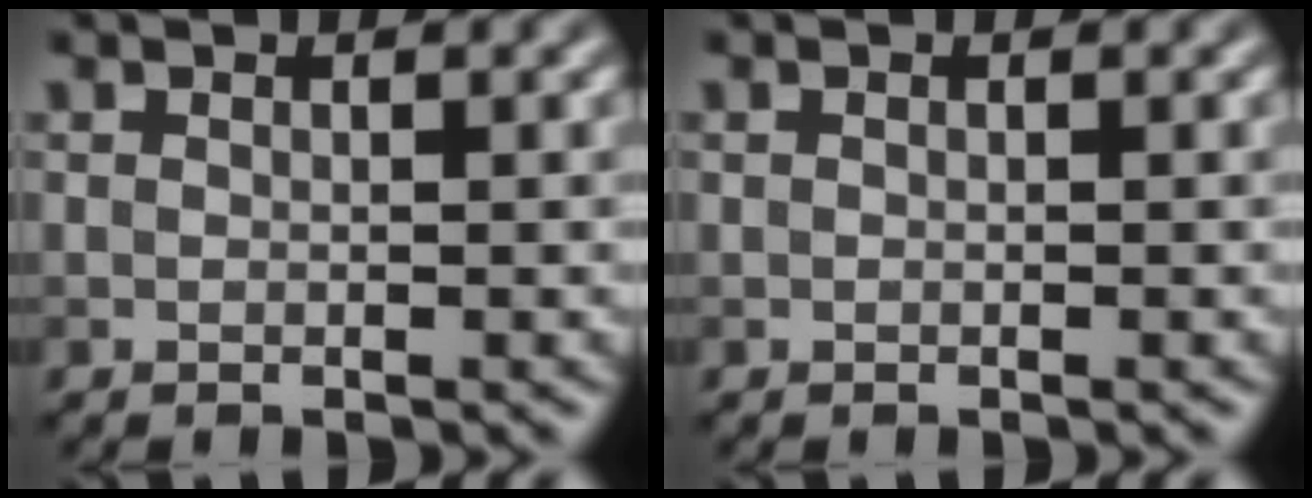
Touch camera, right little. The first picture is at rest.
{"total": 0.0}